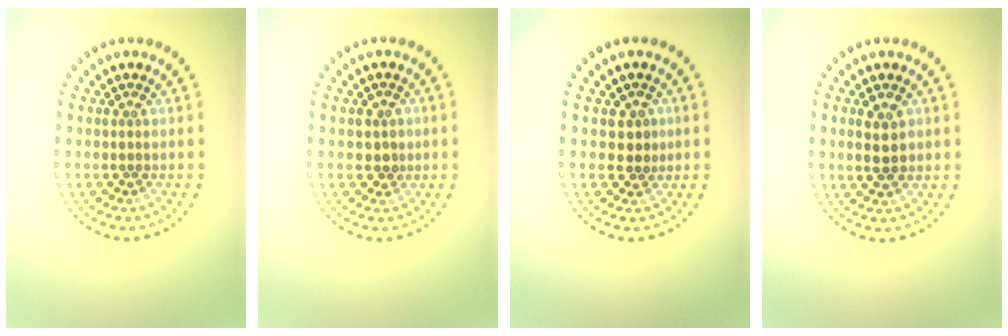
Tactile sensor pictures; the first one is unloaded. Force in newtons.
{"total": 1.6, "press": 1.5, "slide": 0.5}
{"total": 1.7, "press": 1.6, "slide": 0.7}
{"total": 2.6, "press": 2.6, "slide": 0.3}